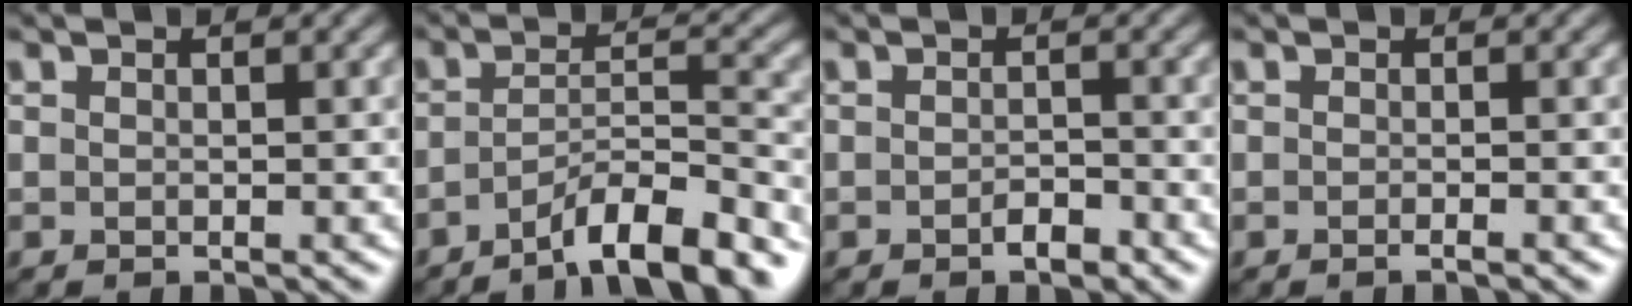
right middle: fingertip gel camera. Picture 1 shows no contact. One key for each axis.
{"total": 7.5, "fx": -5.2, "fy": 1.5, "fz": 5.2, "tx": -0.075, "ty": 0.008, "tz": -0.088}
{"total": 1.5, "fx": -0.9, "fy": 0.6, "fz": 1.0, "tx": -0.016, "ty": 0.001, "tz": -0.016}
{"total": 1.0, "fx": -0.5, "fy": 0.2, "fz": 0.8, "tx": -0.006, "ty": -0.002, "tz": -0.012}